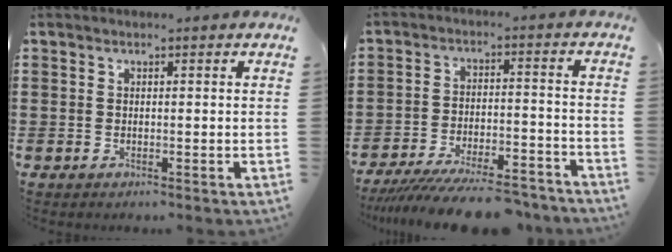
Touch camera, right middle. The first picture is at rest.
{"total": 9.7, "force": [-8.8, 0.9, 4.0], "torque": [-0.069, 0.011, -0.168]}